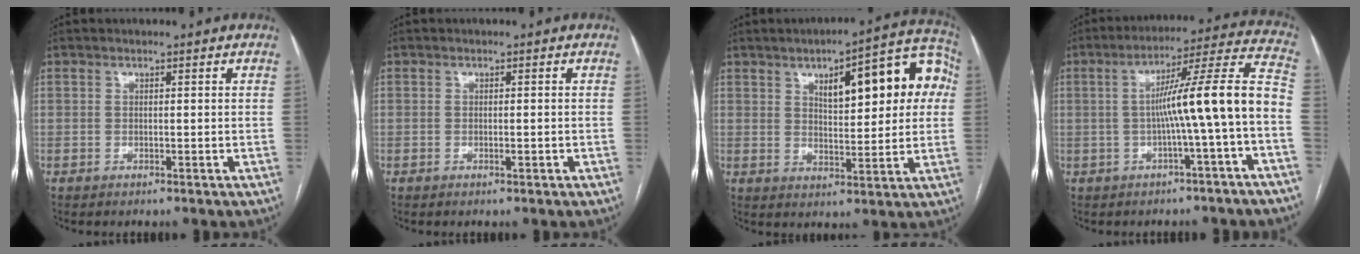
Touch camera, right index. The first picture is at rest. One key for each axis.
{"total": 0.7, "fx": -0.3, "fy": 0.2, "fz": 0.6, "tx": -0.012, "ty": -0.001, "tz": -0.002}
{"total": 15.6, "fx": 4.4, "fy": 5.2, "fz": 14.1, "tx": -0.173, "ty": 0.035, "tz": 0.058}
{"total": 13.0, "fx": -2.5, "fy": -1.1, "fz": 12.7, "tx": -0.180, "ty": 0.031, "tz": -0.040}